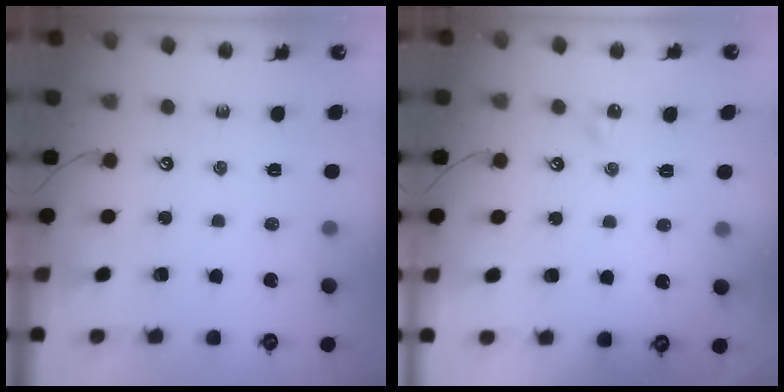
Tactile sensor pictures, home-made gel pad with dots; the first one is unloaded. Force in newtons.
{"total": 1.9, "press": 1.8, "slide": 0.5}